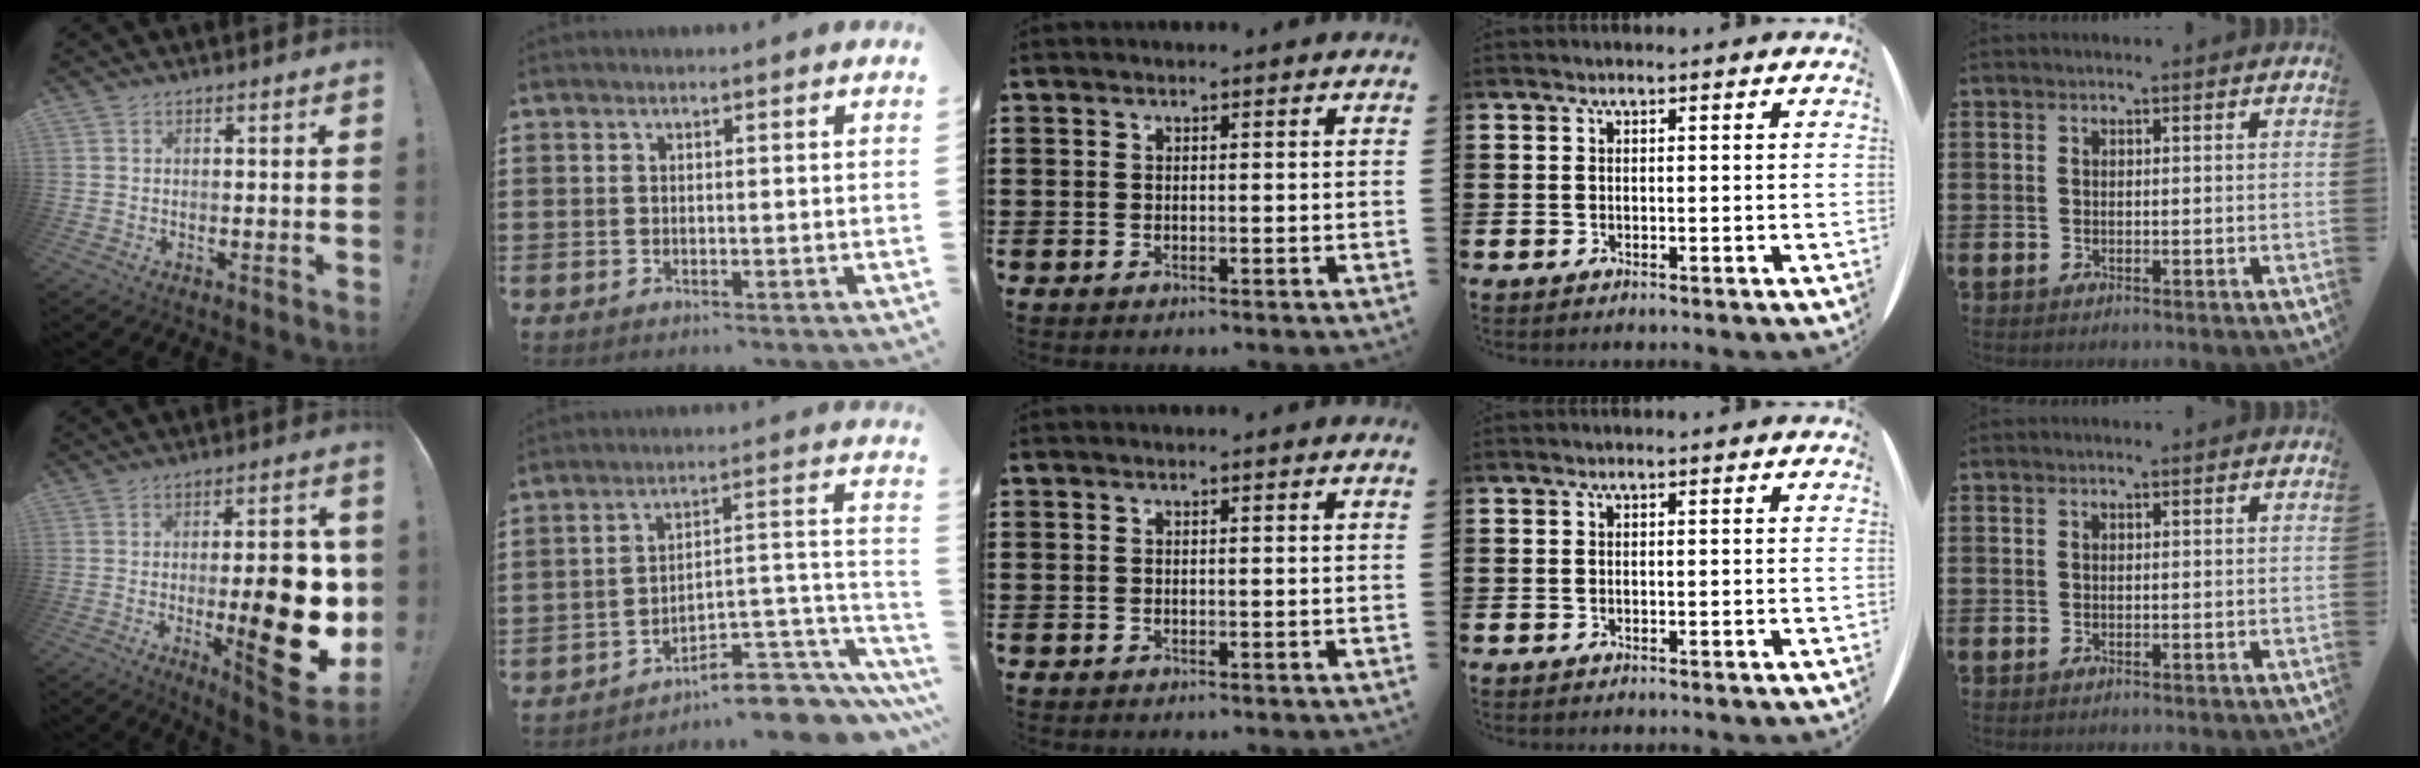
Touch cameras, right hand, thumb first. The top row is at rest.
{"thumb": {"total": 23.2, "force": [-2.8, 7.3, 21.9], "torque": [-0.287, -0.006, -0.029]}, "index": {"total": 8.7, "force": [-6.9, 3.0, 4.3], "torque": [-0.043, 0.011, -0.129]}}